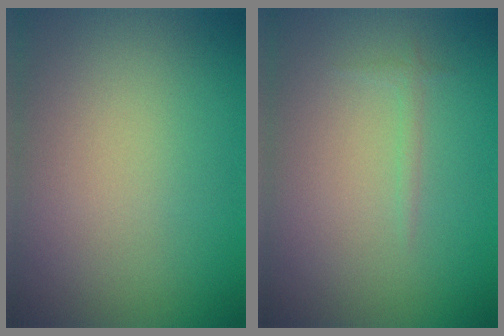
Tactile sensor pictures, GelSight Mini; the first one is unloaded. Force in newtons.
{"total": 0.6, "press": 0.6, "slide": 0.1}